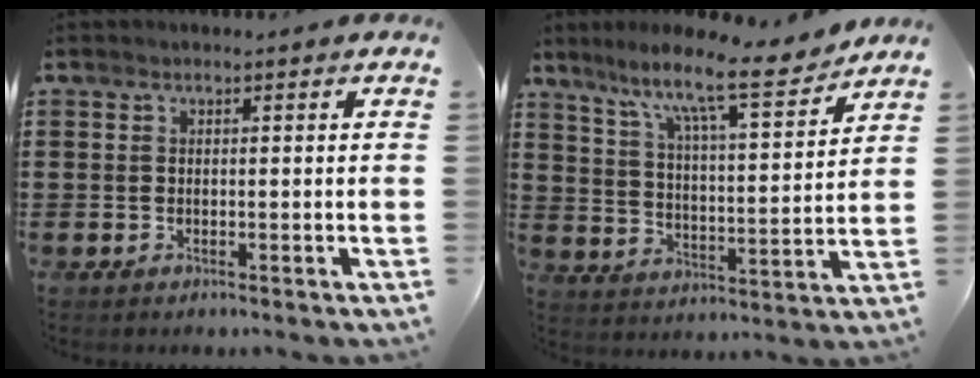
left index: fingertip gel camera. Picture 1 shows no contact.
{"total": 11.1, "force": [8.7, 1.4, 6.7], "torque": [-0.135, -0.053, 0.138]}